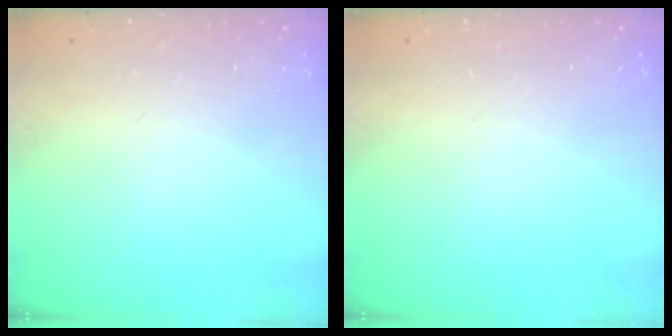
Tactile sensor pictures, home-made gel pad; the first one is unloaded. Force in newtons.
{"total": 0.0}